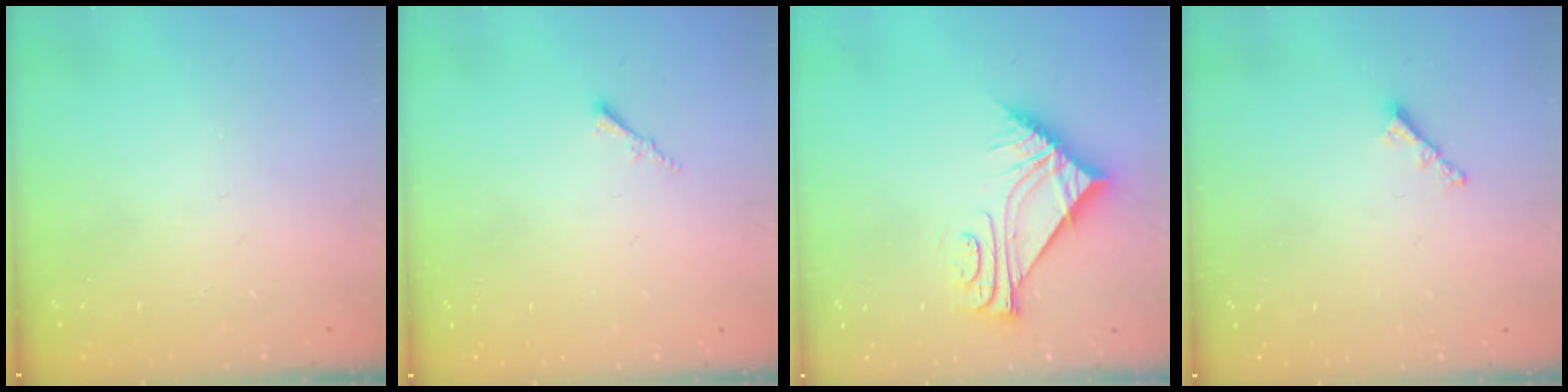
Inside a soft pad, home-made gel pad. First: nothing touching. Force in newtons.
{"total": 1.5, "press": 1.5, "slide": 0.4}
{"total": 9.3, "press": 9.3, "slide": 0.5}
{"total": 3.1, "press": 3.1, "slide": 0.3}